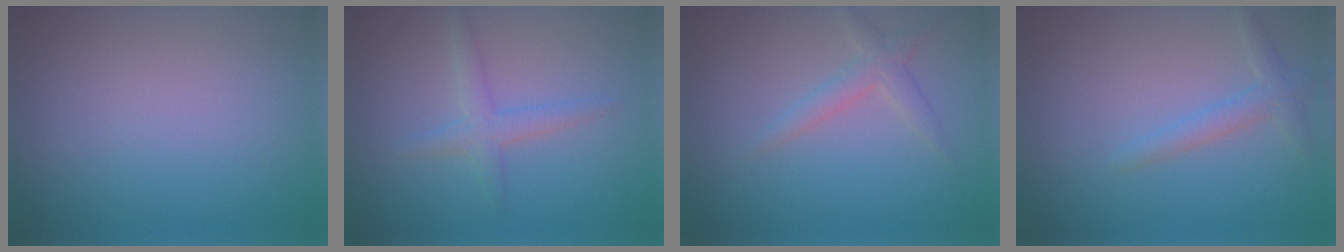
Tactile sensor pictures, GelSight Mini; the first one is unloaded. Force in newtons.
{"total": 1.9, "press": 1.9, "slide": 0.1}
{"total": 1.8, "press": 1.8, "slide": 0.1}
{"total": 1.8, "press": 1.8, "slide": 0.1}